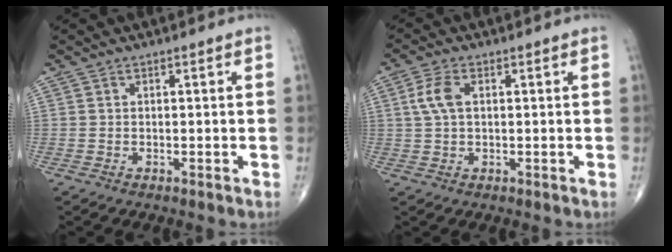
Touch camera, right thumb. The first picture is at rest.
{"total": 4.6, "force": [0.9, 2.5, 3.7], "torque": [-0.091, 0.008, 0.016]}